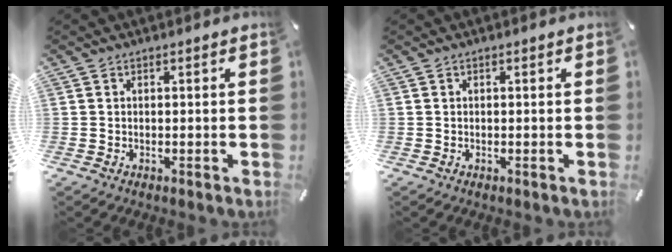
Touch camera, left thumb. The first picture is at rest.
{"total": 0.0}